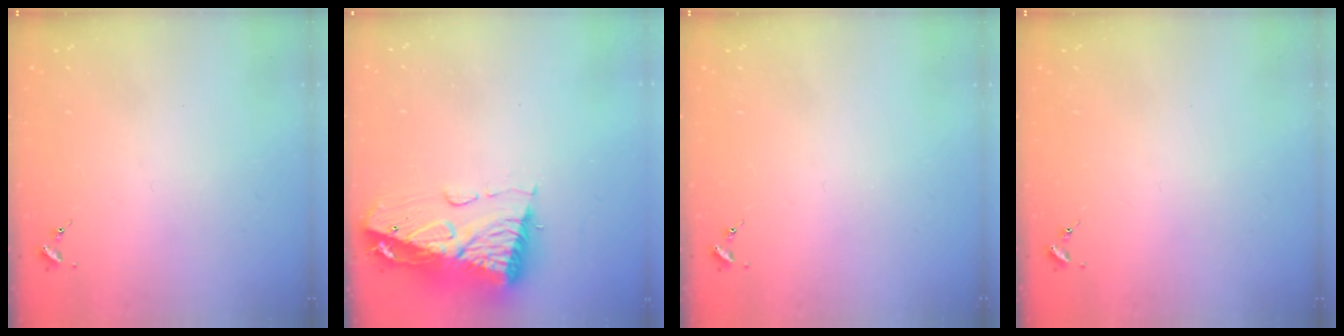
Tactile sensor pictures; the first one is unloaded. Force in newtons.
{"total": 12.6, "press": 12.5, "slide": 1.4}
{"total": 0.0}
{"total": 0.0}